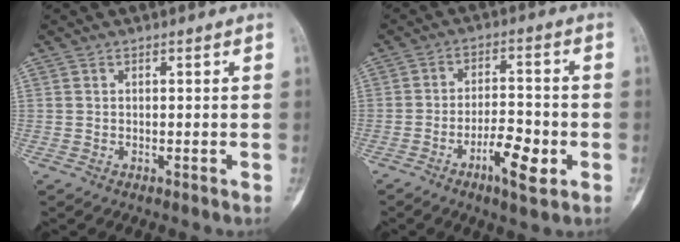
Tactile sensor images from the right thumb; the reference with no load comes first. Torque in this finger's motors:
{"motor_torque": [0.73, 0.98, -0.04, -0.03, -0.01]}